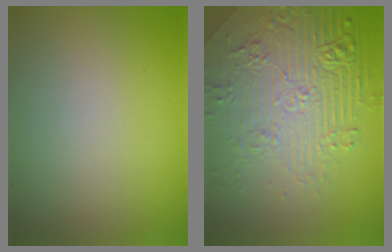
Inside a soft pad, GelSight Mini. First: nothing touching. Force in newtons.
{"total": 8.9, "press": 6.1, "slide": 6.4}